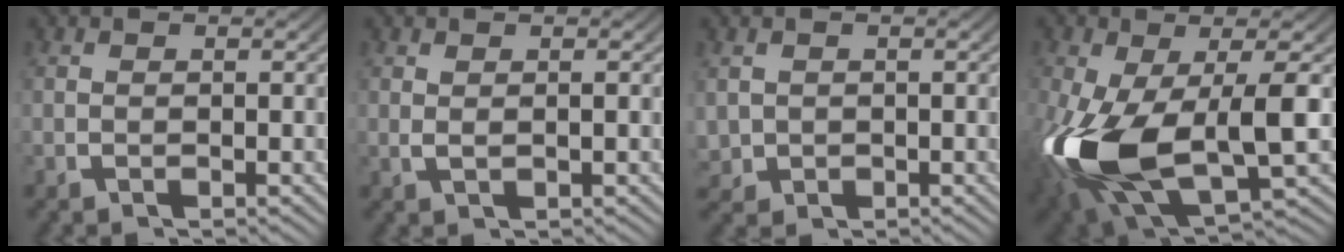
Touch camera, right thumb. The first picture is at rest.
{"total": 0.9, "force": [0.3, 0.3, 0.7], "torque": [-0.020, -0.004, 0.012]}
{"total": 3.0, "force": [-0.1, 2.8, 1.0], "torque": [-0.037, -0.022, 0.010]}
{"total": 15.6, "force": [-3.4, 8.8, 12.4], "torque": [-0.296, -0.056, -0.025]}